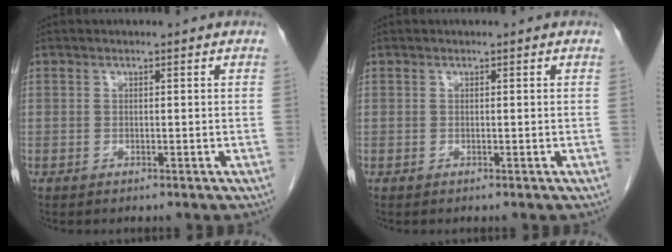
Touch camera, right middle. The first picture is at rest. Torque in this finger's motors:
{"motor_torque": [0.00, 0.00, 0.00, -0.01]}